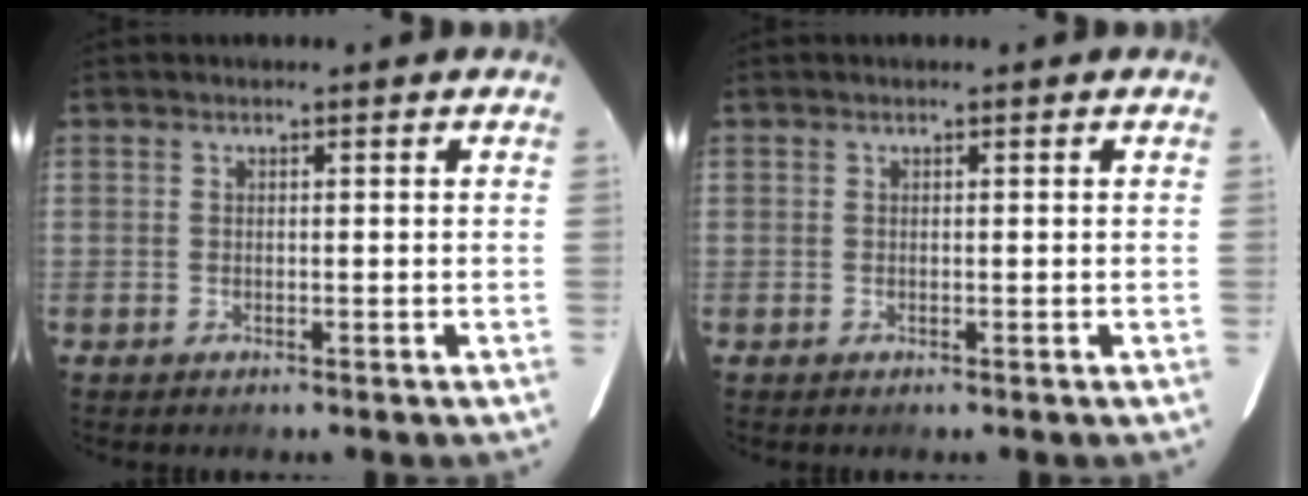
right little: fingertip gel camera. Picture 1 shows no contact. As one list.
[{"total": 0.0}]